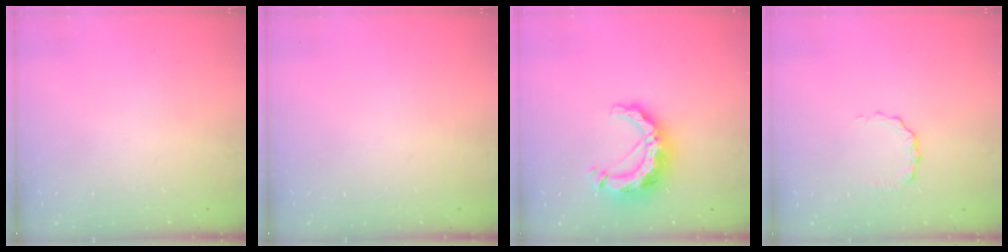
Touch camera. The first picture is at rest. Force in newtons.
{"total": 0.0}
{"total": 12.9, "press": 12.8, "slide": 1.4}
{"total": 3.8, "press": 3.7, "slide": 0.4}